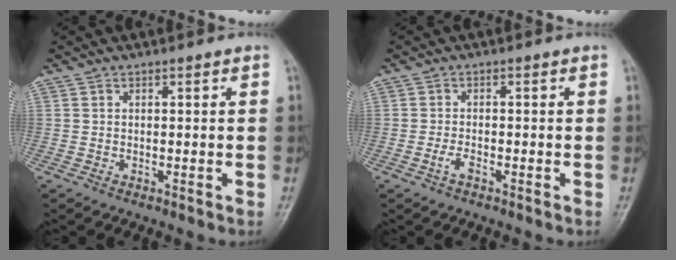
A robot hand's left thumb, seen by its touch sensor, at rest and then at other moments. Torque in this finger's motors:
{"motor_torque": [-0.02, 0.01, -0.01, -0.01, 0.00]}